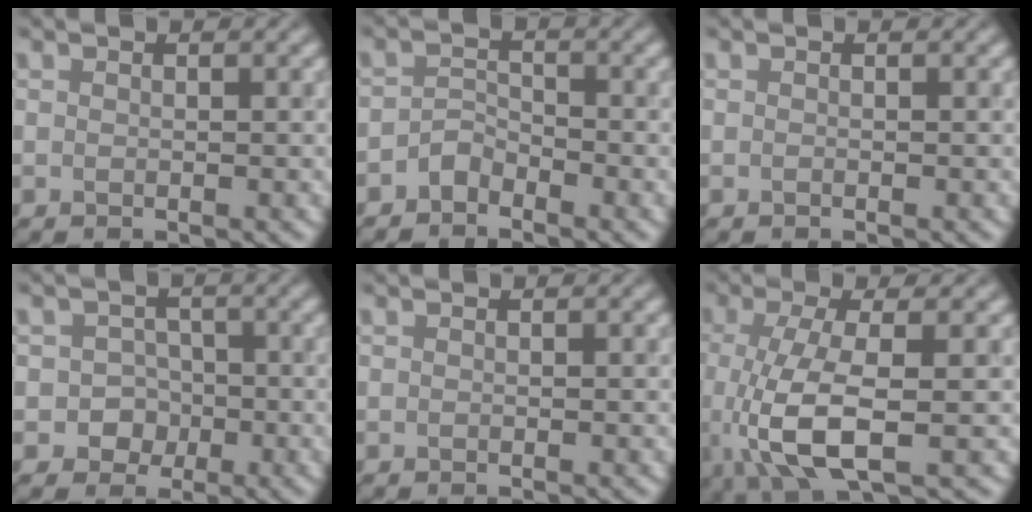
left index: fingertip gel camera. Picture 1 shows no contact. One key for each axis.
{"total": 1.6, "fx": -1.4, "fy": 0.7, "fz": 0.3, "tx": -0.004, "ty": 0.014, "tz": -0.029}
{"total": 0.0}
{"total": 2.7, "fx": -0.7, "fy": 2.6, "fz": 0.4, "tx": 0.028, "ty": 0.008, "tz": -0.025}
{"total": 0.0}
{"total": 7.2, "fx": -1.5, "fy": 2.3, "fz": 6.6, "tx": -0.146, "ty": -0.002, "tz": -0.028}